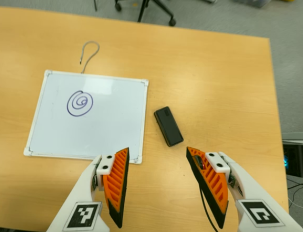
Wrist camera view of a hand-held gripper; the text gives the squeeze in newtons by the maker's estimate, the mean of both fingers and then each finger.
{"total": 0.0}